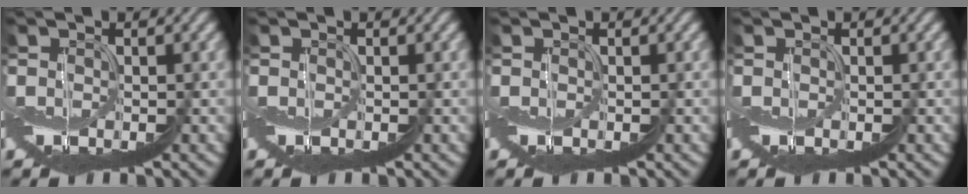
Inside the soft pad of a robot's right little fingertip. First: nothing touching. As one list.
[{"total": 0.0}, {"total": 0.0}, {"total": 0.0}]